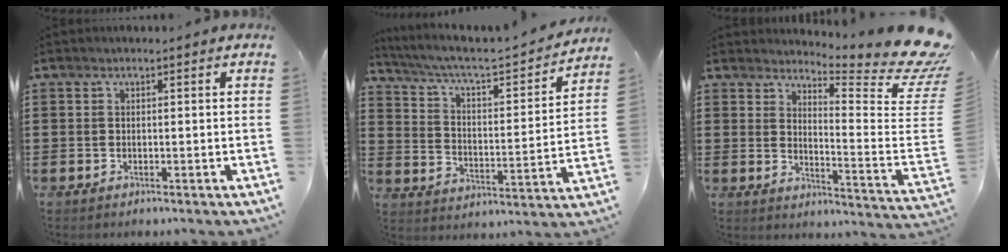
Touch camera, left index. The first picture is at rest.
{"total": 4.4, "force": [3.6, 0.7, 2.5], "torque": [-0.069, -0.034, 0.049]}
{"total": 7.6, "force": [6.7, 0.2, 3.6], "torque": [-0.067, -0.072, 0.113]}